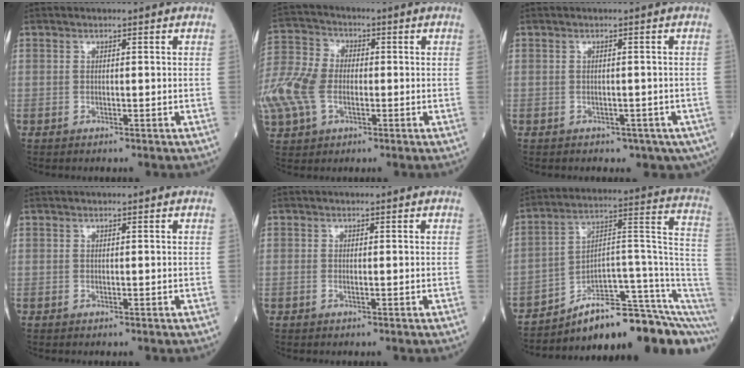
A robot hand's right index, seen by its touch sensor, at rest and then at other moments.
{"total": 13.7, "force": [-2.5, 9.1, 9.9], "torque": [-0.253, 0.012, -0.047]}
{"total": 4.3, "force": [-2.4, 2.9, 2.0], "torque": [-0.014, 0.001, -0.026]}
{"total": 0.0}
{"total": 0.5, "force": [-0.2, 0.2, 0.5], "torque": [-0.012, -0.004, -0.004]}
{"total": 19.1, "force": [-14.0, 3.9, 12.3], "torque": [-0.107, 0.071, -0.203]}